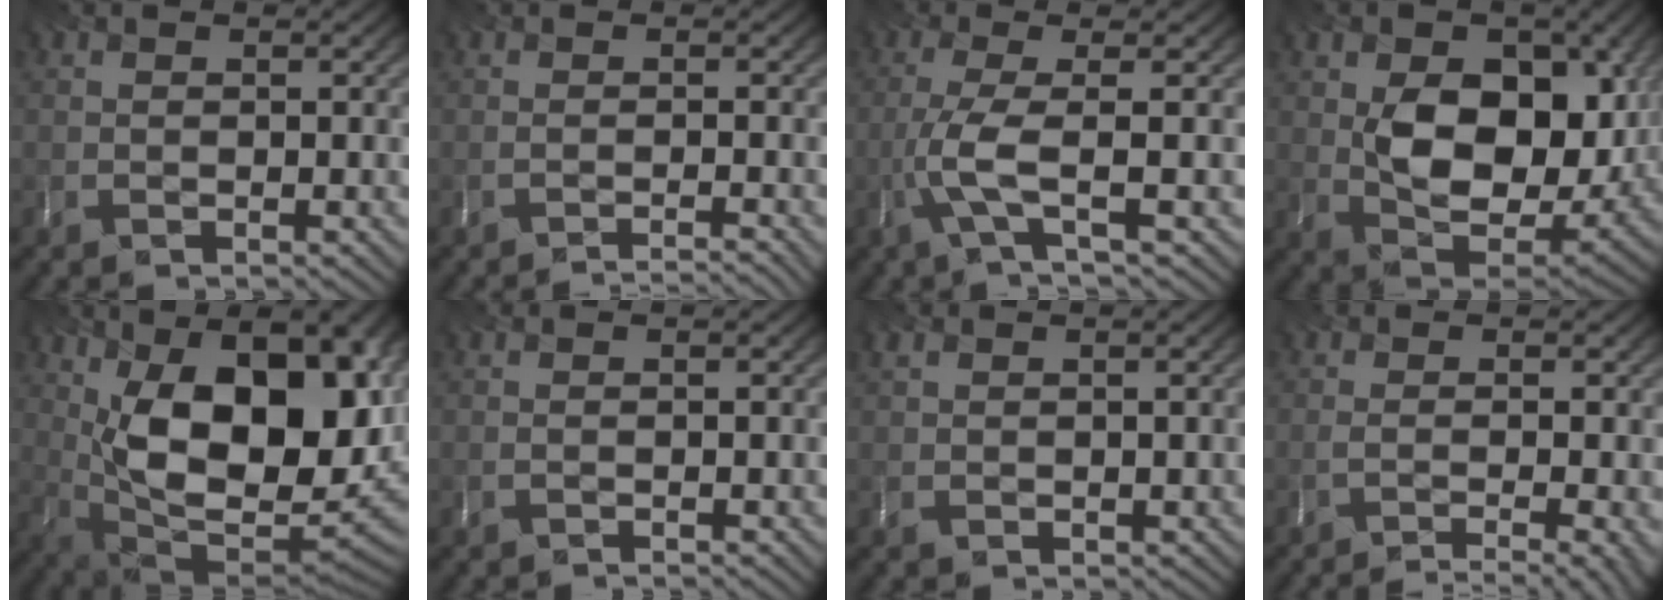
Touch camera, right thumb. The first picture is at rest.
{"total": 2.1, "force": [-1.4, 0.3, 1.4], "torque": [-0.006, -0.002, -0.035]}
{"total": 3.6, "force": [-1.4, 0.4, 3.3], "torque": [-0.070, 0.004, -0.038]}
{"total": 11.9, "force": [1.5, 8.0, 8.7], "torque": [-0.154, -0.024, 0.040]}
{"total": 20.1, "force": [4.0, 10.8, 16.5], "torque": [-0.246, 0.015, 0.073]}
{"total": 0.0}
{"total": 1.0, "force": [0.7, 0.2, -0.8], "torque": [0.004, 0.001, 0.019]}
{"total": 5.7, "force": [-2.6, 1.3, 4.9], "torque": [-0.046, -0.008, -0.032]}